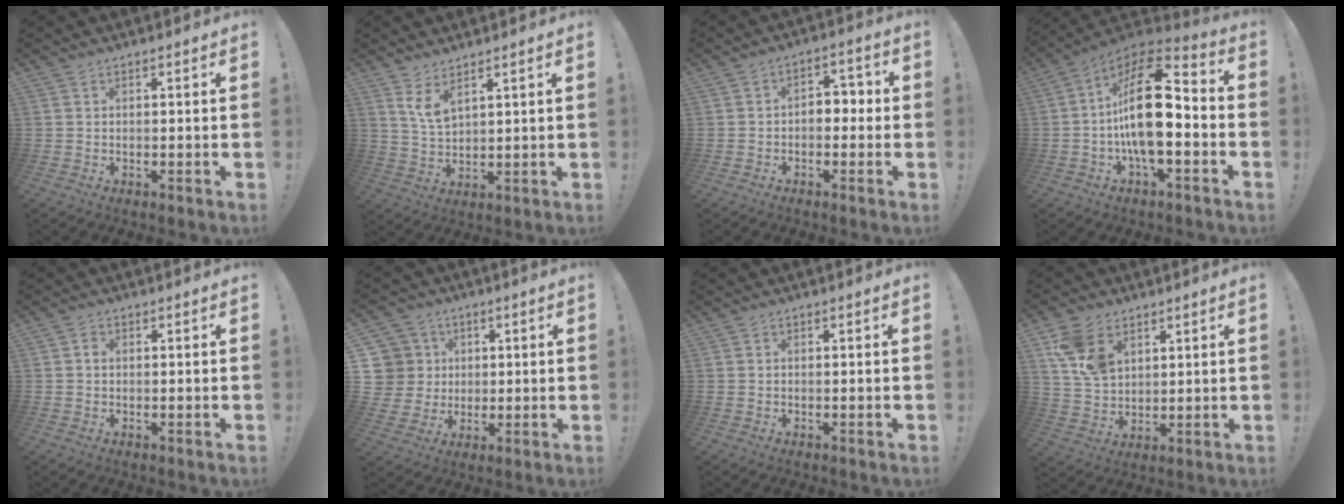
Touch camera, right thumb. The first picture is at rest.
{"total": 6.1, "force": [4.4, 2.2, 3.7], "torque": [-0.076, -0.025, 0.081]}
{"total": 5.7, "force": [-0.5, 4.1, 4.0], "torque": [-0.051, 0.010, -0.013]}
{"total": 21.3, "force": [-1.0, 9.4, 19.0], "torque": [-0.335, 0.011, -0.016]}
{"total": 1.5, "force": [0.1, 1.3, 0.8], "torque": [-0.016, 0.005, 0.001]}
{"total": 8.9, "force": [2.3, 8.4, 2.0], "torque": [-0.040, -0.010, 0.052]}
{"total": 0.0}
{"total": 11.2, "force": [6.0, 7.6, 5.7], "torque": [-0.103, -0.016, 0.121]}